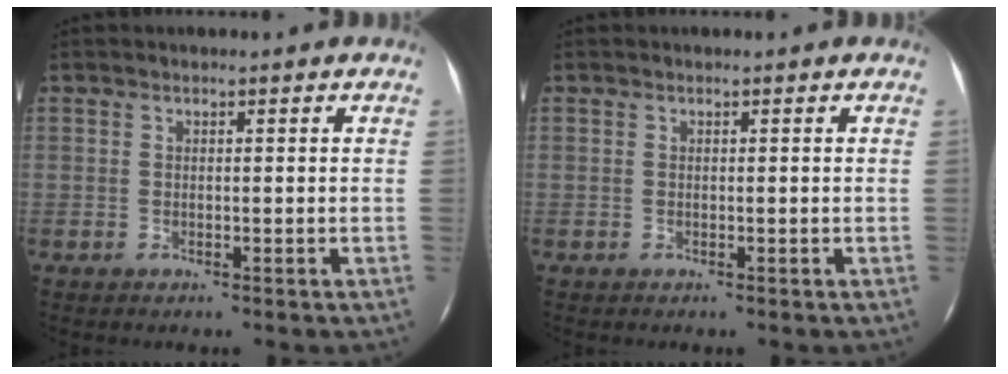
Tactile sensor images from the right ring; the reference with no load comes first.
{"total": 0.0}